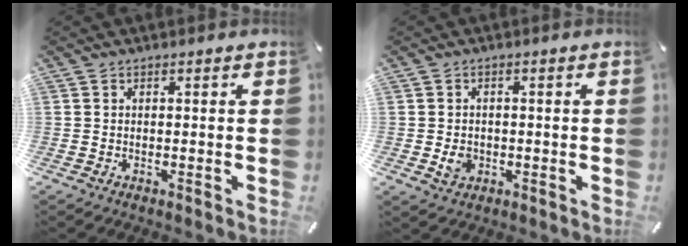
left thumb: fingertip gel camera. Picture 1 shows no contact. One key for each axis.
{"total": 3.5, "fx": -0.6, "fy": 3.0, "fz": 1.8, "tx": -0.029, "ty": 0.000, "tz": -0.013}